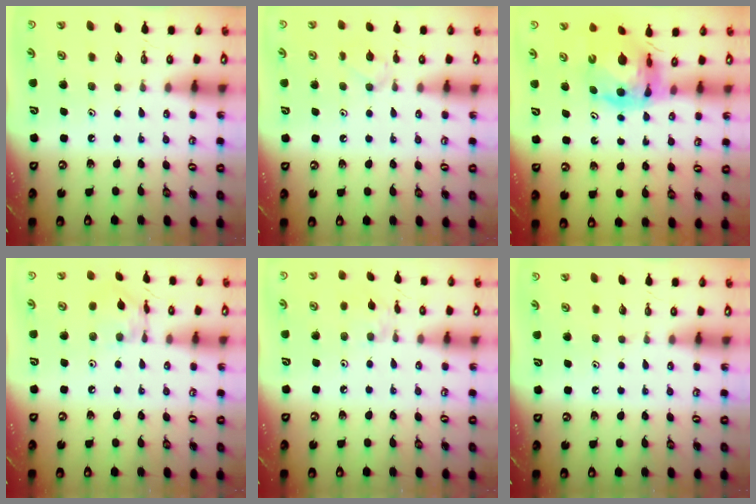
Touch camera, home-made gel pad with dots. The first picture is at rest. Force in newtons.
{"total": 6.3, "press": 6.3, "slide": 0.9}
{"total": 11.1, "press": 11.1, "slide": 1.2}
{"total": 7.7, "press": 7.6, "slide": 0.4}
{"total": 1.9, "press": 1.8, "slide": 0.5}
{"total": 0.0}